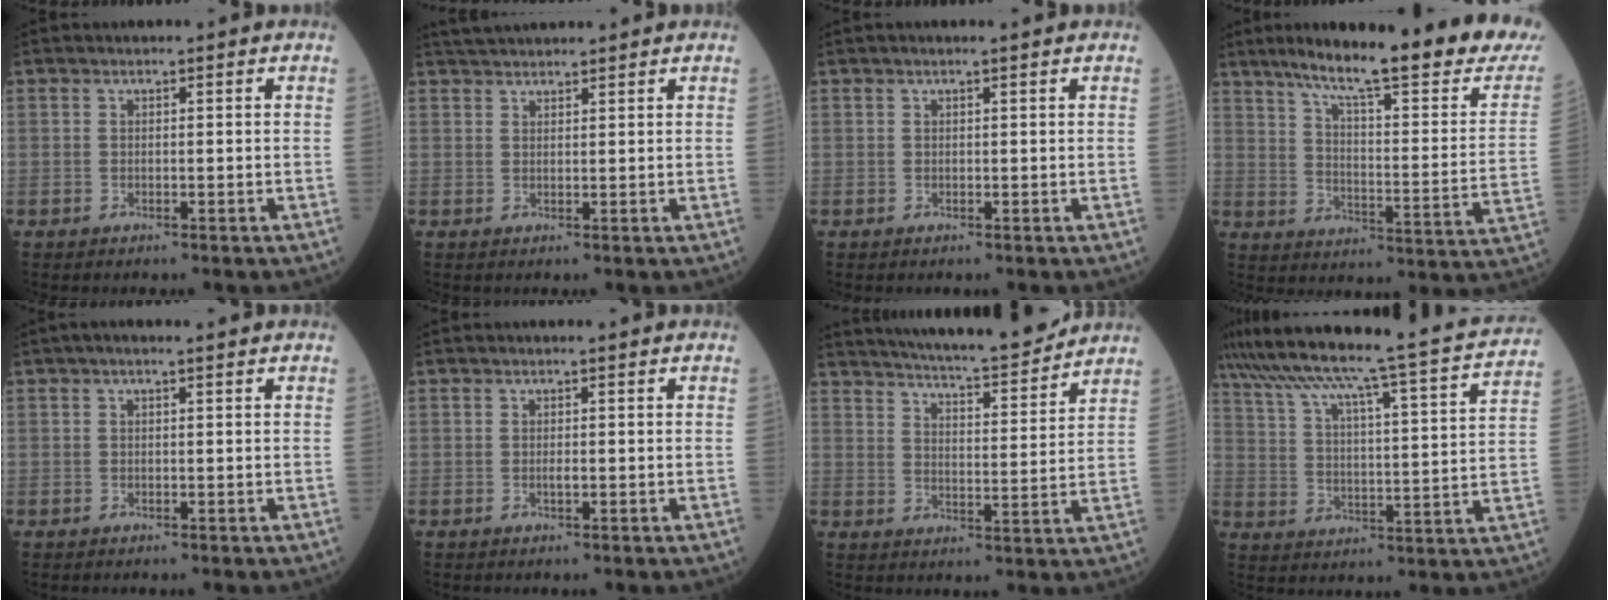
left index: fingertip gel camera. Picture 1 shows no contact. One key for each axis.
{"total": 5.0, "fx": 4.7, "fy": 0.4, "fz": 1.6, "tx": -0.026, "ty": 0.039, "tz": 0.083}
{"total": 1.4, "fx": 1.0, "fy": 0.0, "fz": 0.9, "tx": -0.015, "ty": 0.010, "tz": 0.016}
{"total": 26.7, "fx": 21.6, "fy": 2.0, "fz": 15.6, "tx": -0.233, "ty": -0.057, "tz": 0.285}
{"total": 2.2, "fx": 1.5, "fy": 0.3, "fz": 1.6, "tx": -0.030, "ty": 0.020, "tz": 0.021}
{"total": 0.8, "fx": 0.1, "fy": 0.1, "fz": 0.8, "tx": -0.016, "ty": 0.000, "tz": 0.000}
{"total": 15.6, "fx": 14.2, "fy": 1.1, "fz": 6.2, "tx": -0.104, "ty": -0.005, "tz": 0.206}
{"total": 25.5, "fx": 22.5, "fy": 0.1, "fz": 12.0, "tx": -0.207, "ty": -0.016, "tz": 0.309}